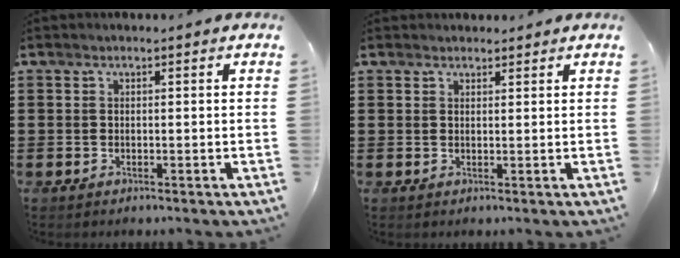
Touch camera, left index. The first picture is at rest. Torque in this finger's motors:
{"motor_torque": [0.19, 0.13, -0.49, -0.09]}